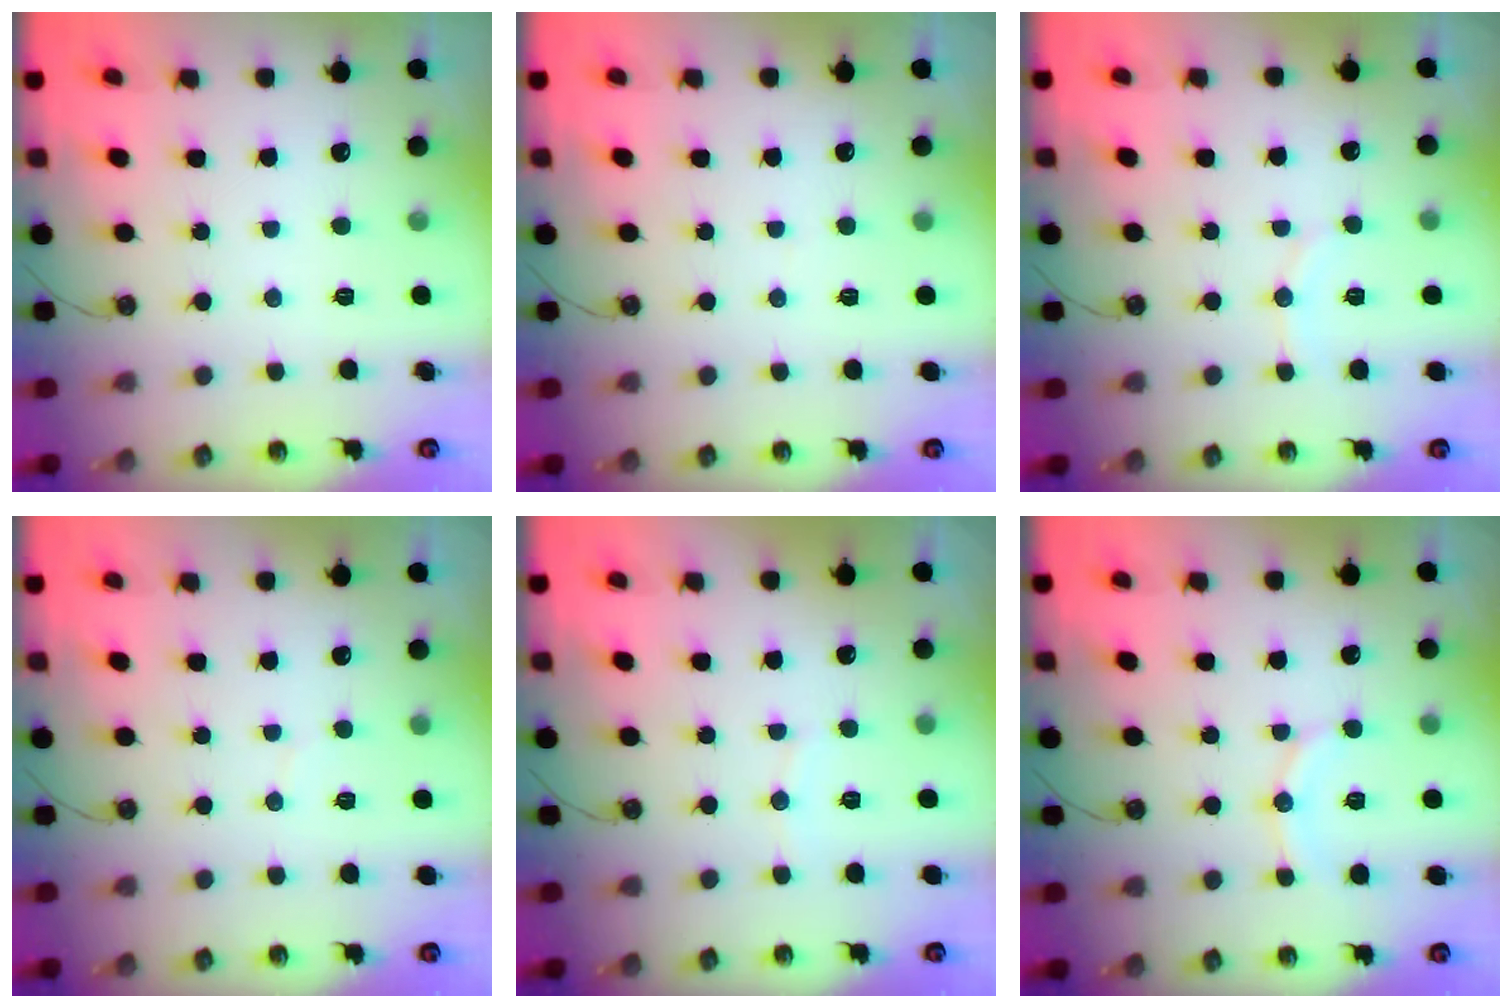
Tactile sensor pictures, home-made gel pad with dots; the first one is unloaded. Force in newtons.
{"total": 1.4, "press": 1.4, "slide": 0.1}
{"total": 6.0, "press": 5.5, "slide": 2.5}
{"total": 2.9, "press": 2.9, "slide": 0.2}
{"total": 3.5, "press": 3.5, "slide": 0.4}
{"total": 9.6, "press": 9.2, "slide": 2.8}